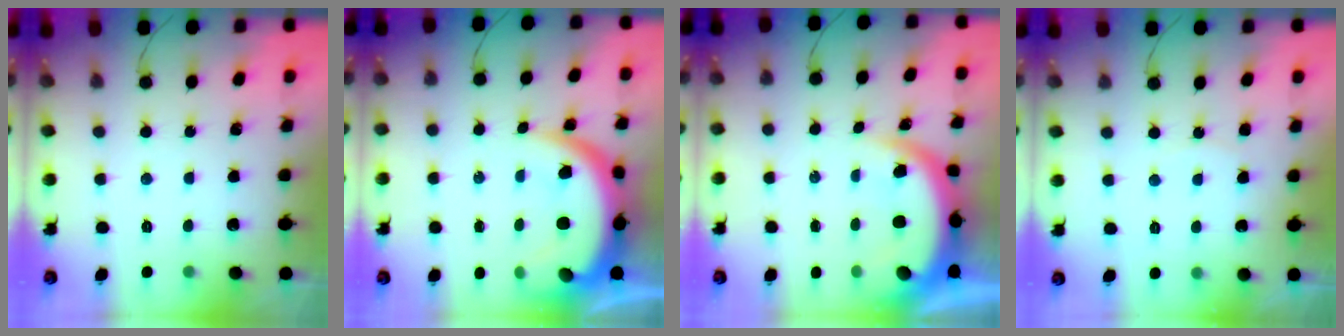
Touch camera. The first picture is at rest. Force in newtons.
{"total": 13.2, "press": 13.2, "slide": 1.2}
{"total": 8.8, "press": 8.8, "slide": 0.9}
{"total": 2.8, "press": 2.8, "slide": 0.6}